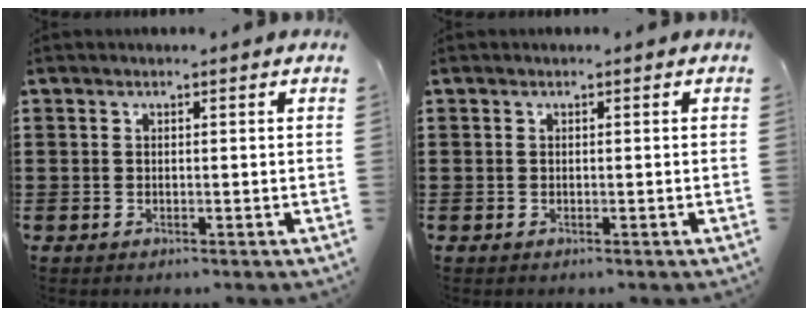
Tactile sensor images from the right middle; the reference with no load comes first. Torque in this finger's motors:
{"motor_torque": [0.07, -0.06, -0.02, -0.01]}